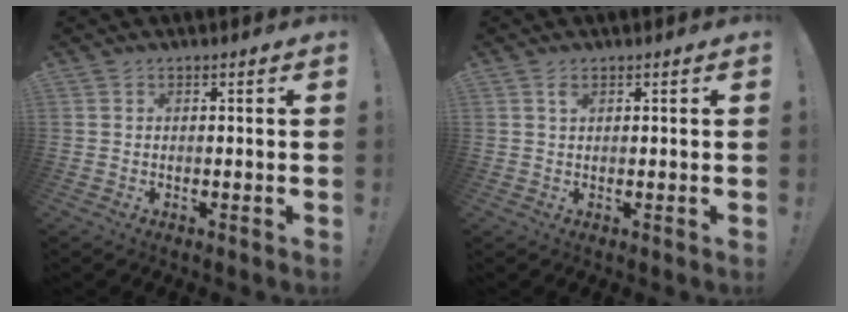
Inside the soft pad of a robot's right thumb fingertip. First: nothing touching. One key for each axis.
{"total": 1.4, "fx": 0.7, "fy": 0.6, "fz": 1.0, "tx": -0.020, "ty": 0.001, "tz": 0.011}